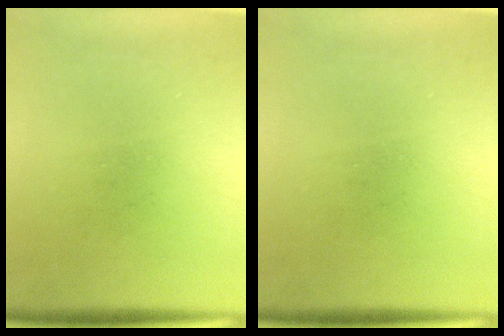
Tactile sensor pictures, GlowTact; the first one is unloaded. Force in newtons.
{"total": 0.0}